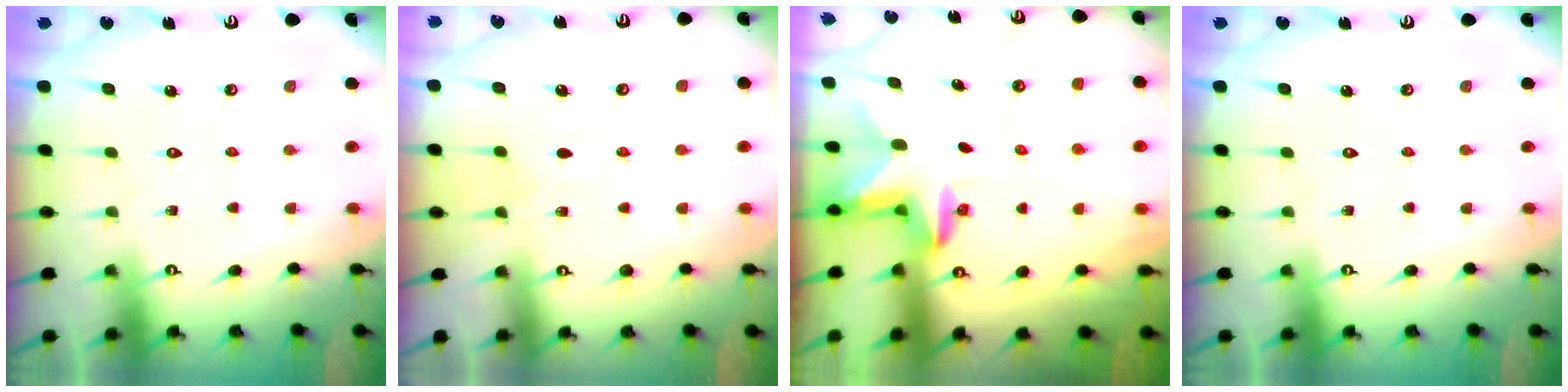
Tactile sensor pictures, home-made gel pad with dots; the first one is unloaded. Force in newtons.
{"total": 2.0, "press": 2.0, "slide": 0.3}
{"total": 2.8, "press": 2.8, "slide": 0.6}
{"total": 0.0}